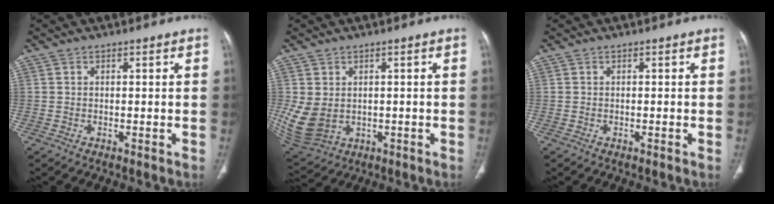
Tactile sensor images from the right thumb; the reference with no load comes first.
{"total": 8.3, "force": [0.2, 6.6, 5.0], "torque": [-0.108, -0.008, 0.028]}
{"total": 0.0}